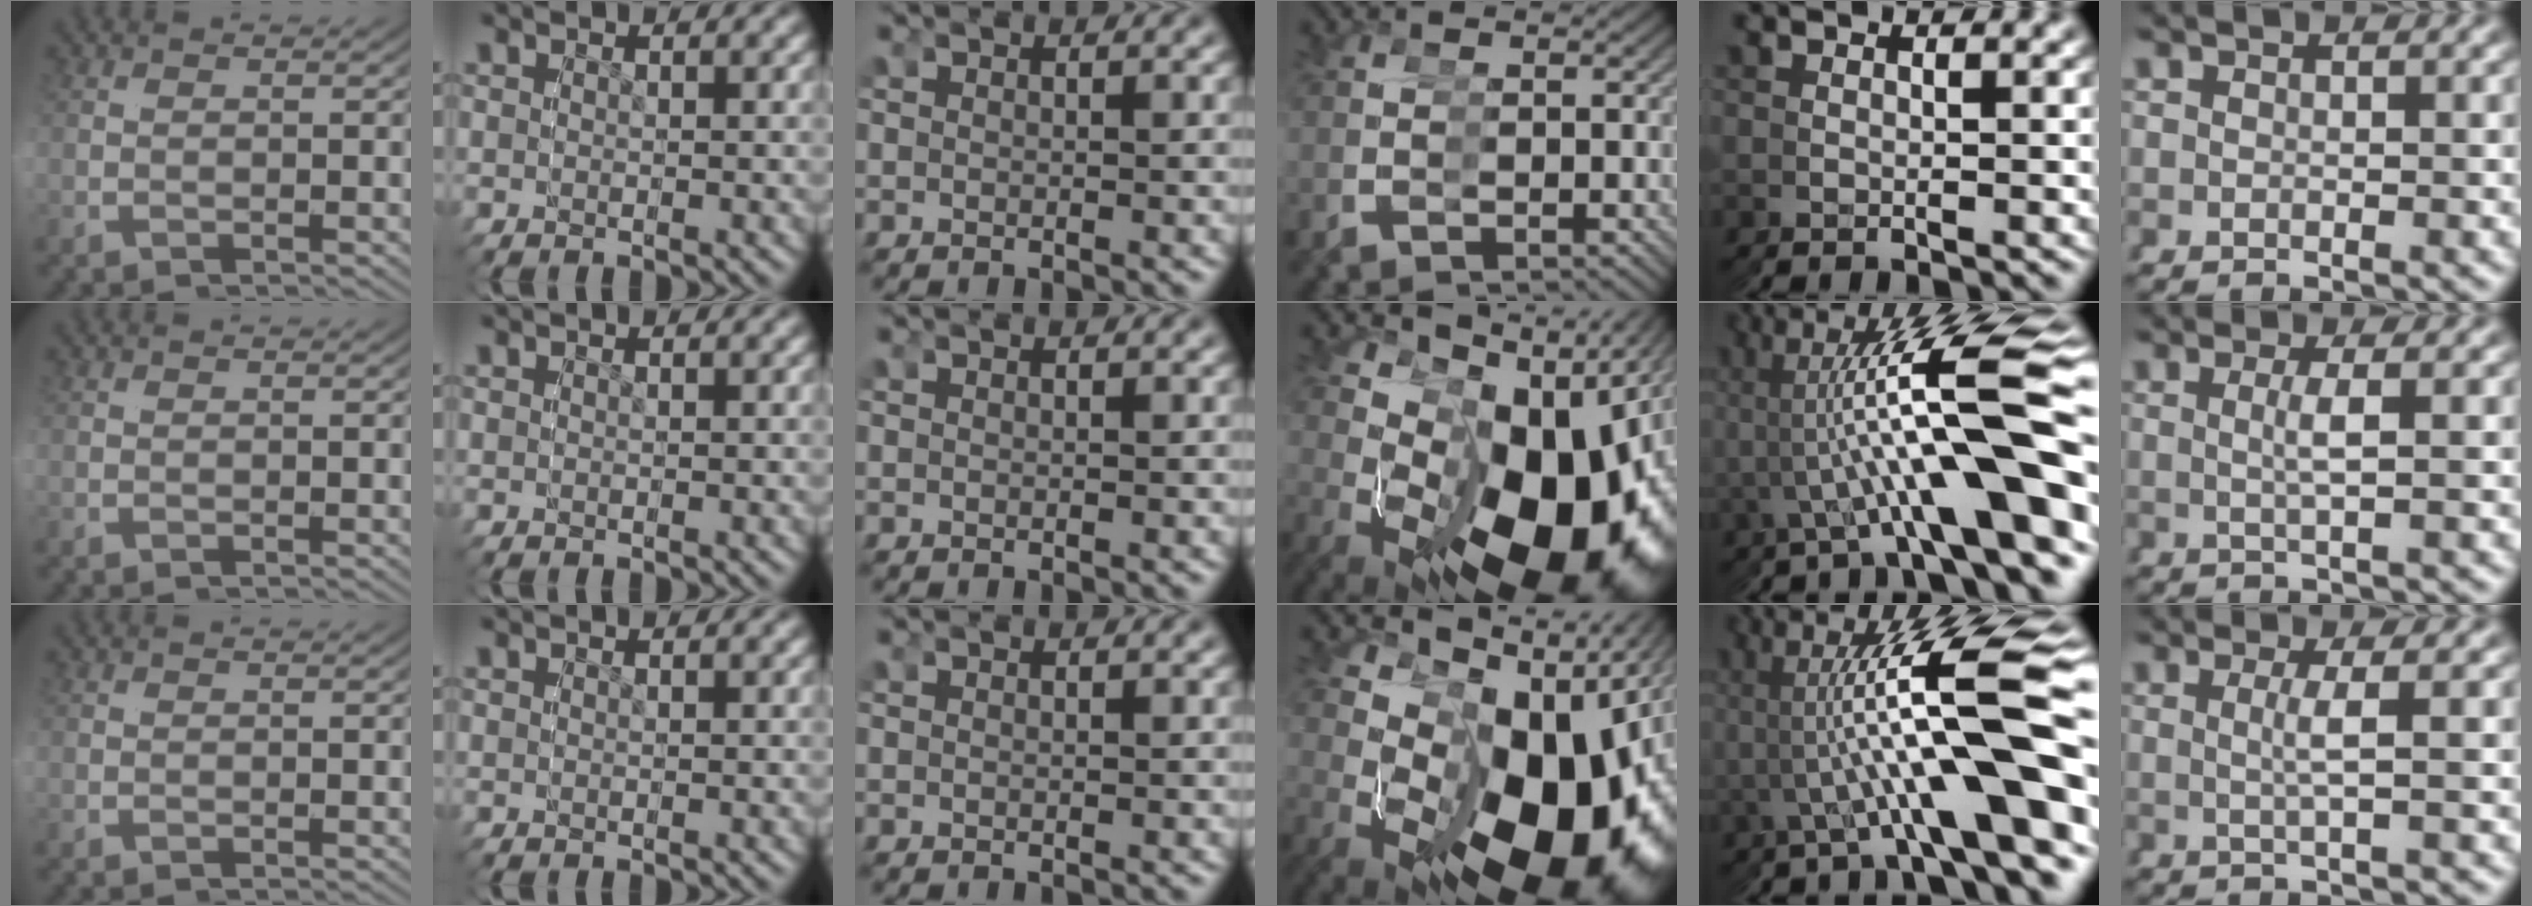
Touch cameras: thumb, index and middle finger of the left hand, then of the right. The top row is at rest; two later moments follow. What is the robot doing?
{"motion": "grasp_and_lifting", "object": "legos"}